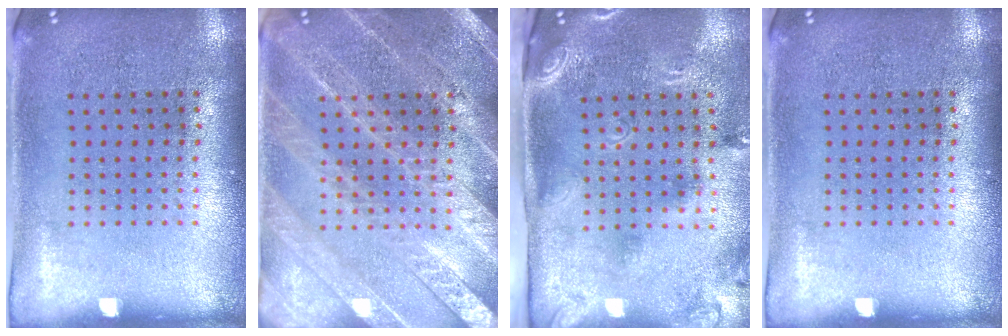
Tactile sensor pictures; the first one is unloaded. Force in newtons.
{"total": 3.3, "press": 3.2, "slide": 0.6}
{"total": 2.7, "press": 1.8, "slide": 2.1}
{"total": 0.0}